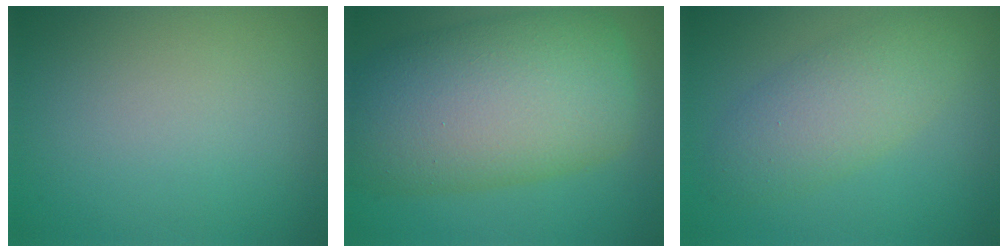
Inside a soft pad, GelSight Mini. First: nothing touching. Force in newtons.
{"total": 12.3, "press": 12.3, "slide": 0.4}
{"total": 4.3, "press": 4.3, "slide": 0.0}